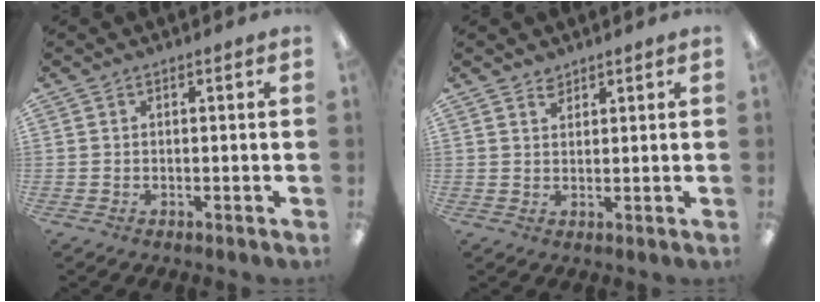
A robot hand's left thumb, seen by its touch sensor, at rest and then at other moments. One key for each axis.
{"total": 2.2, "fx": 2.0, "fy": 1.0, "fz": 0.2, "tx": 0.002, "ty": -0.007, "tz": 0.037}